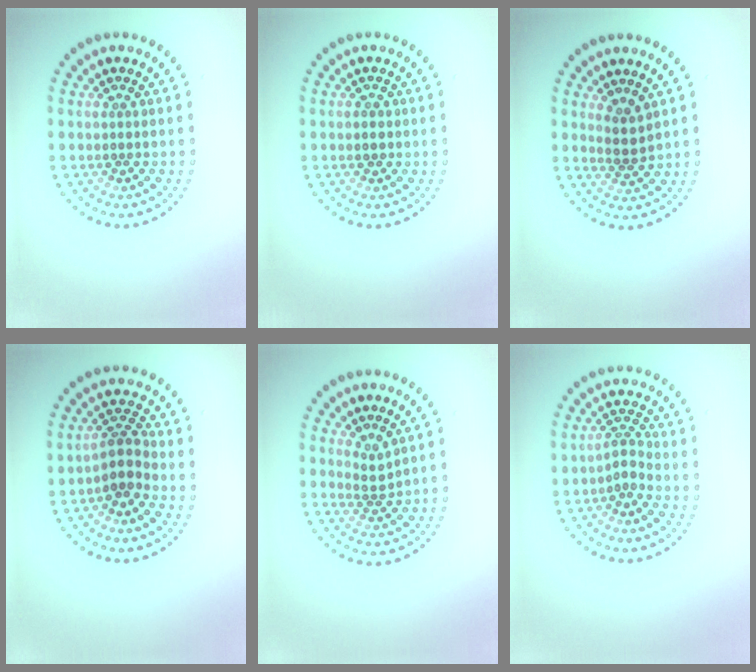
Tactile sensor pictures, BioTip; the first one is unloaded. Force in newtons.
{"total": 1.1, "press": 1.0, "slide": 0.5}
{"total": 1.9, "press": 1.6, "slide": 1.2}
{"total": 2.7, "press": 2.2, "slide": 1.6}
{"total": 1.6, "press": 1.0, "slide": 1.2}
{"total": 1.8, "press": 1.2, "slide": 1.3}